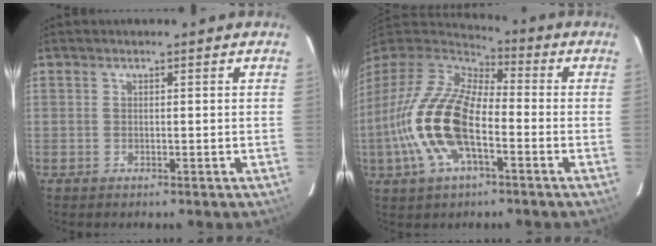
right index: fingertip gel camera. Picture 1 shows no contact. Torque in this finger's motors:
{"motor_torque": [2.14, 0.00, 1.05, 0.21]}